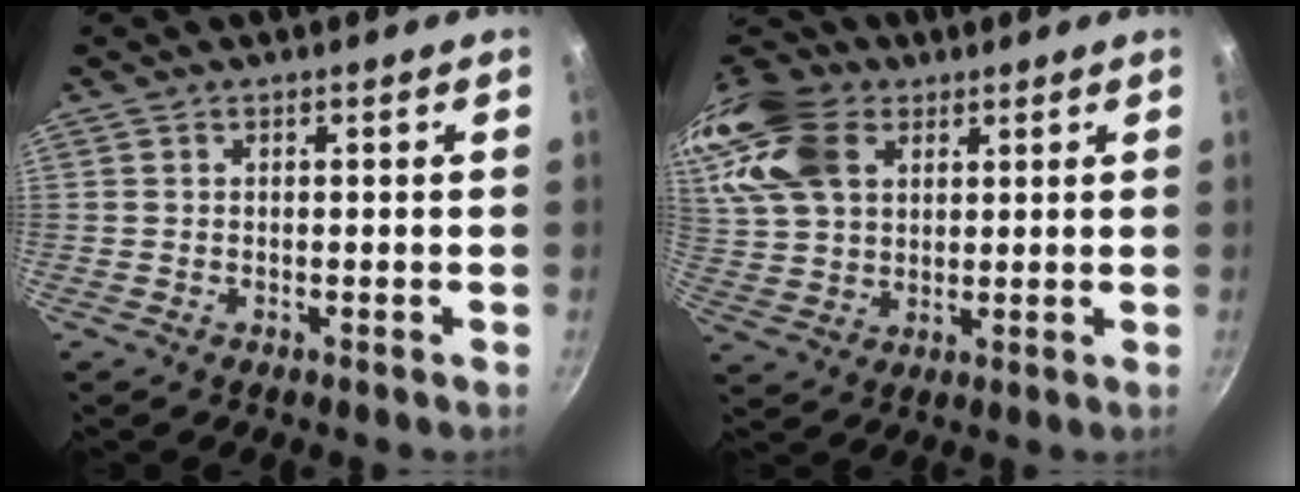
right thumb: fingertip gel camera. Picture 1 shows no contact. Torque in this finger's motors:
{"motor_torque": [0.41, 4.60, 0.81, -0.28, 0.26]}